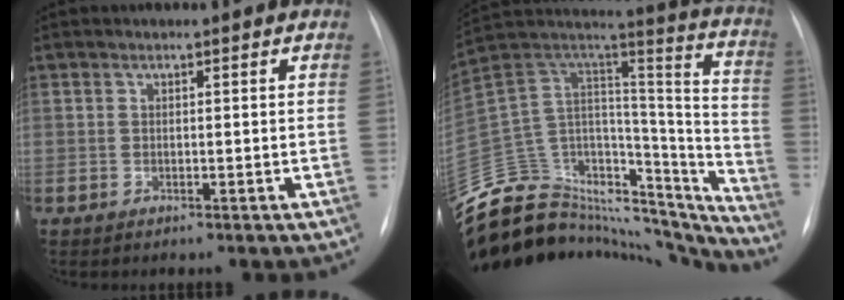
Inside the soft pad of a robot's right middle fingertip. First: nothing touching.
{"total": 34.7, "force": [-31.5, 10.3, 10.3], "torque": [-0.182, 0.028, -0.469]}